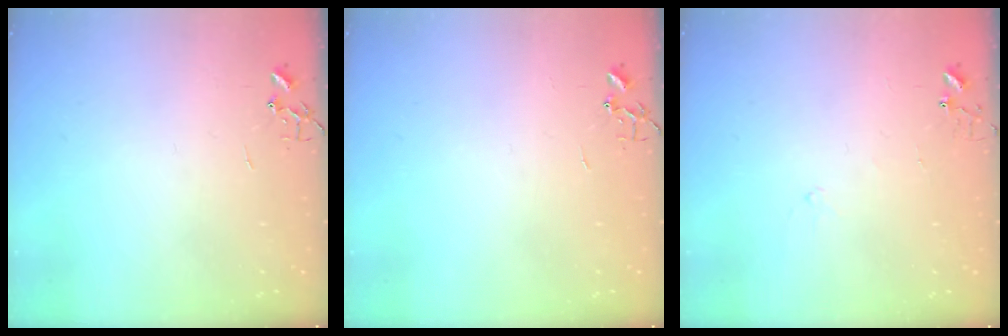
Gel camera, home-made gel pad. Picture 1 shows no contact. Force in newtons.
{"total": 0.0}
{"total": 4.7, "press": 4.6, "slide": 0.4}